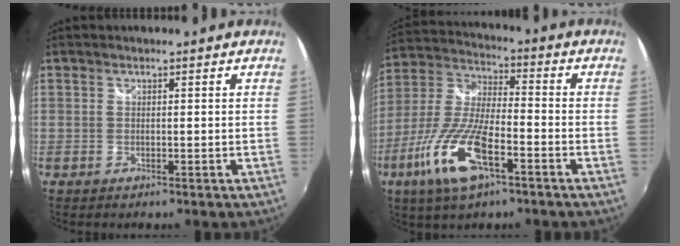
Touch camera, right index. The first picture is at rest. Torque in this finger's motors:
{"motor_torque": [1.24, -0.90, 0.54, 0.21]}